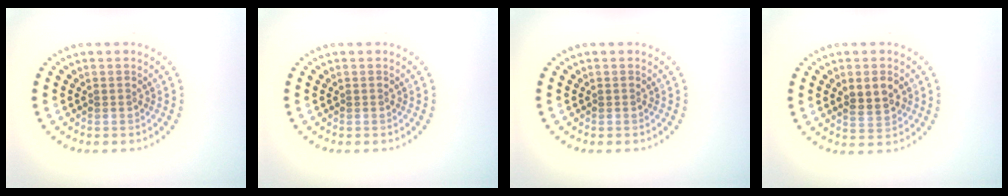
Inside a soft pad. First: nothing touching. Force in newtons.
{"total": 0.0}
{"total": 0.0}
{"total": 2.9, "press": 2.9, "slide": 0.4}